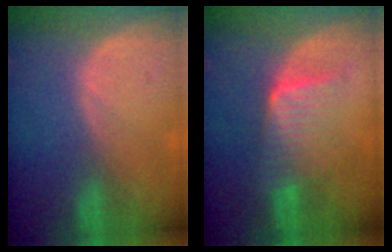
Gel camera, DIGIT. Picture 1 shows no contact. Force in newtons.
{"total": 6.8, "press": 6.0, "slide": 3.2}